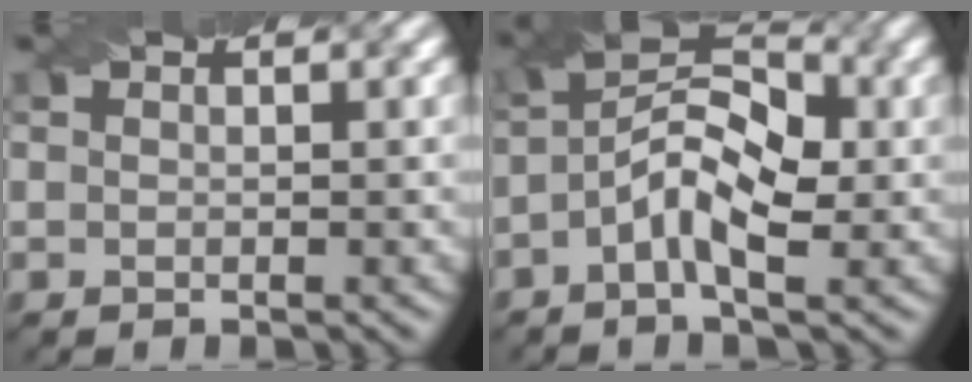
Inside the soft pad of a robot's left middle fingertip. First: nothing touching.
{"total": 6.0, "force": [-1.1, 2.7, 5.3], "torque": [-0.101, 0.016, -0.027]}